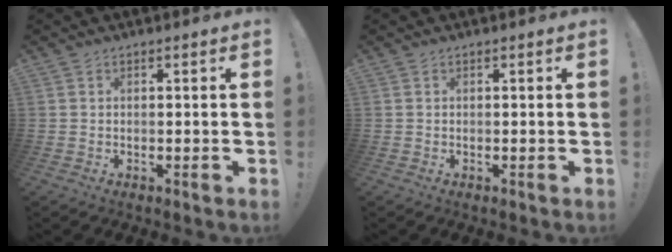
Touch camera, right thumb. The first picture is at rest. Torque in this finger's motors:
{"motor_torque": [0.00, 0.00, -0.01, 0.00, 0.00]}